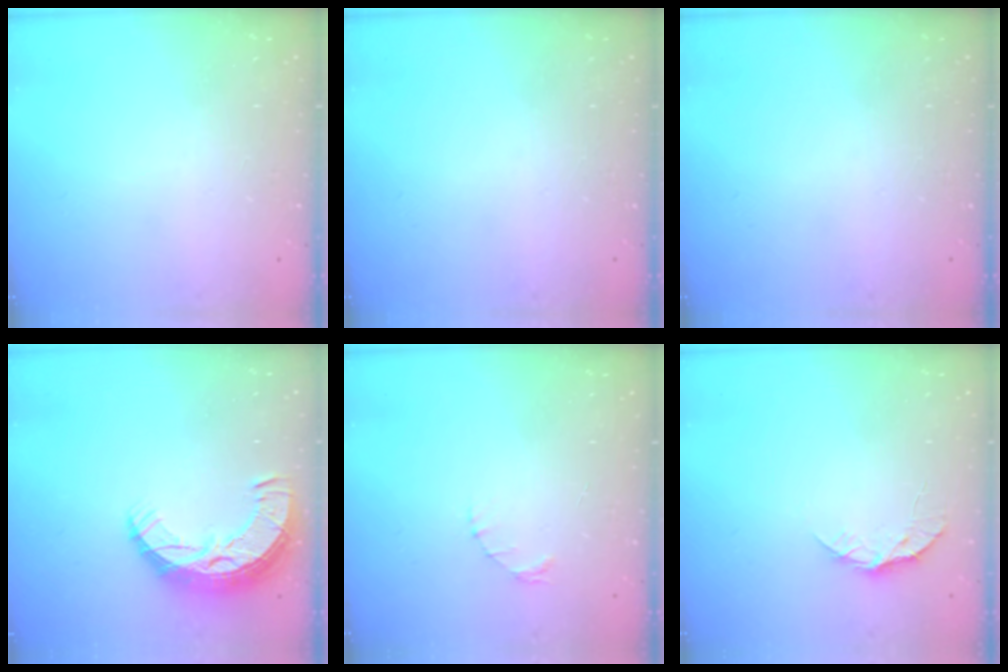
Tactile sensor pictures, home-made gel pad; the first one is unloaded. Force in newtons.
{"total": 0.0}
{"total": 0.0}
{"total": 11.1, "press": 11.0, "slide": 0.8}
{"total": 1.6, "press": 1.5, "slide": 0.3}
{"total": 8.1, "press": 8.1, "slide": 0.7}